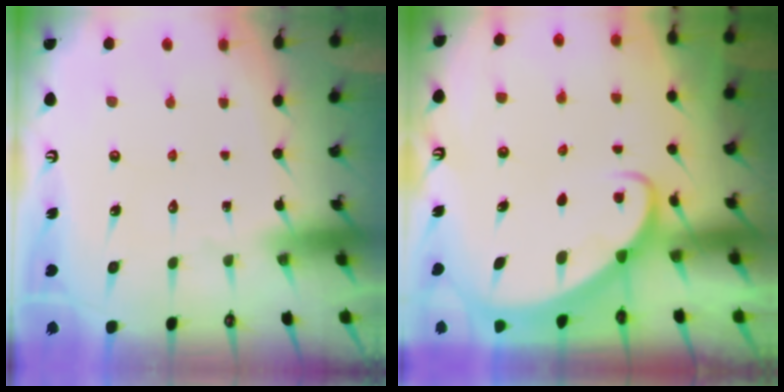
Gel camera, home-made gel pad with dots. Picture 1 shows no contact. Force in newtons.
{"total": 2.6, "press": 2.6, "slide": 0.3}